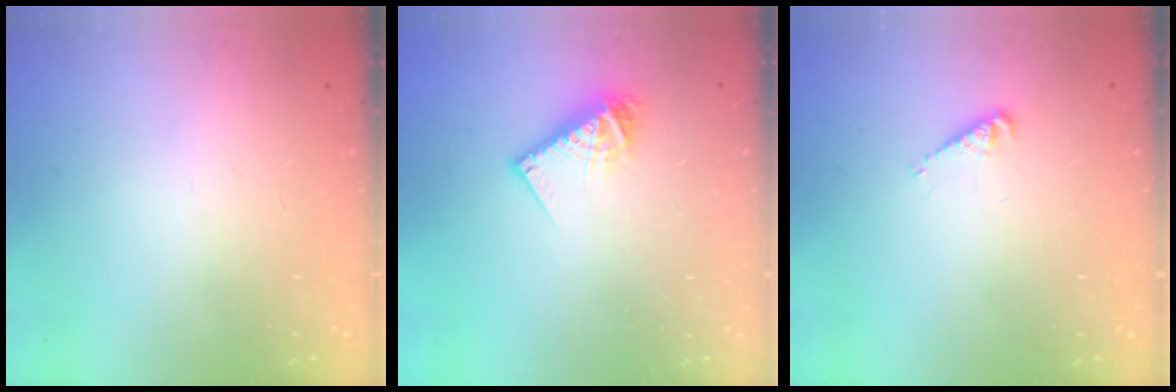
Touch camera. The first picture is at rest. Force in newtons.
{"total": 9.2, "press": 9.2, "slide": 0.8}
{"total": 1.7, "press": 1.7, "slide": 0.4}